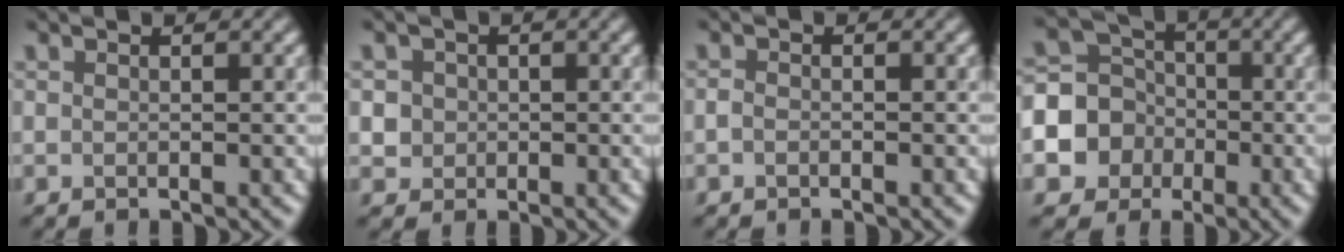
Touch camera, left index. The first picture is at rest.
{"total": 2.7, "force": [0.5, 2.6, 0.7], "torque": [0.003, 0.016, 0.001]}
{"total": 0.6, "force": [-0.5, 0.2, 0.3], "torque": [-0.007, 0.002, -0.010]}
{"total": 7.5, "force": [-2.4, 6.9, 1.7], "torque": [-0.039, 0.000, -0.064]}